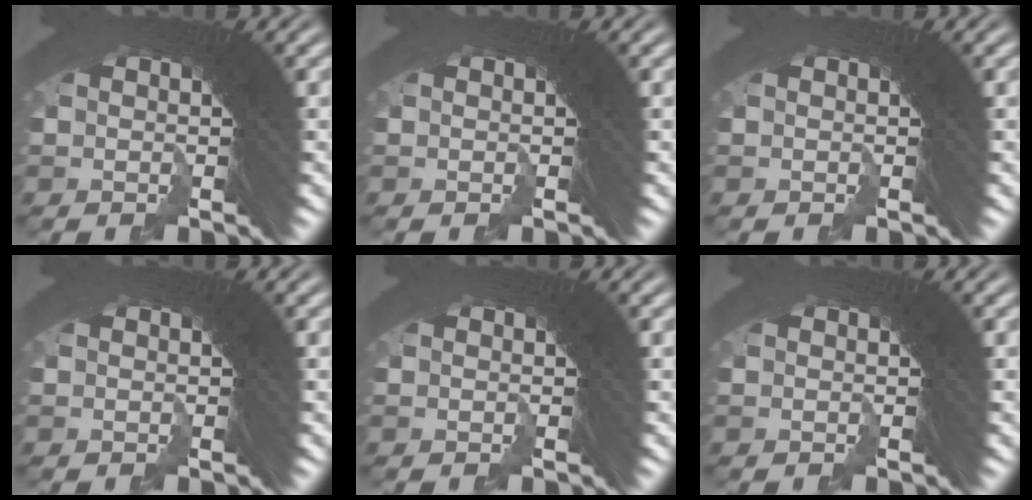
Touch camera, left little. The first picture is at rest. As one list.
[{"total": 0.0}, {"total": 0.0}, {"total": 0.0}, {"total": 0.0}, {"total": 0.0}]